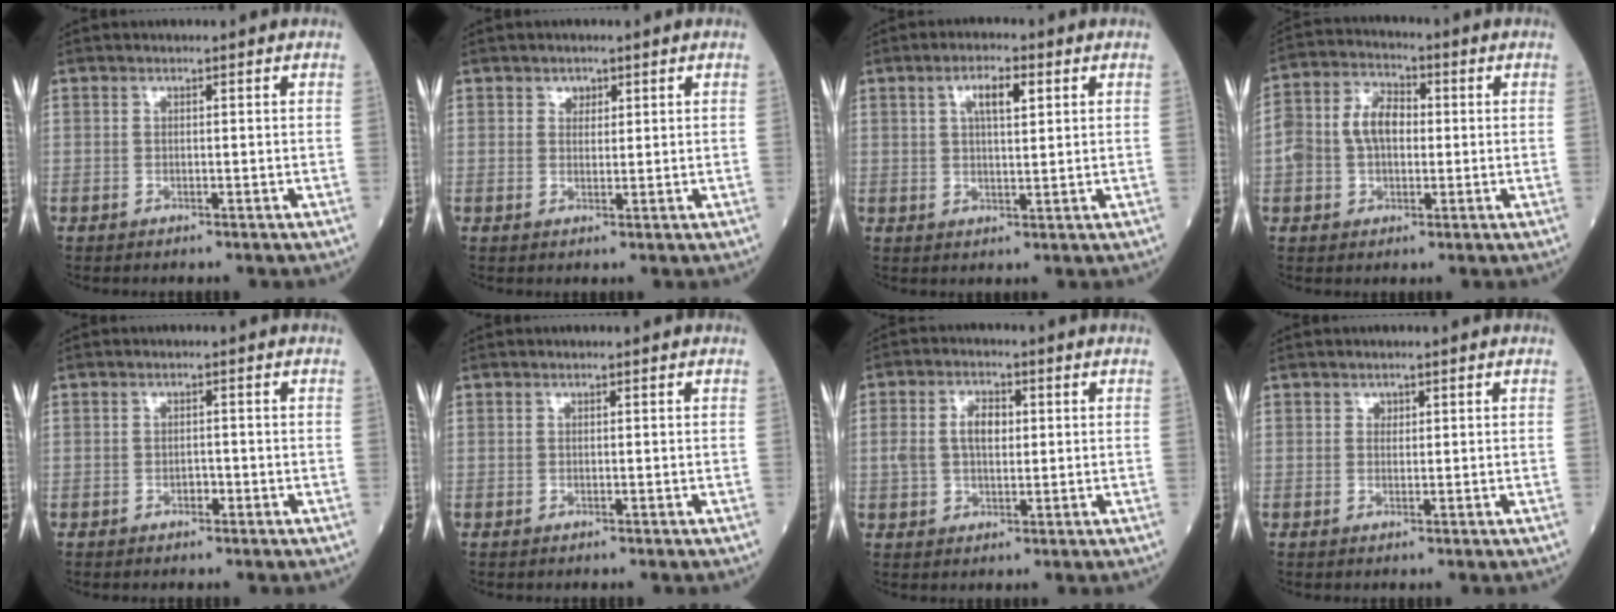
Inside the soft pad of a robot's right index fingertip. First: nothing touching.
{"total": 1.6, "force": [0.9, 1.2, 0.6], "torque": [-0.002, -0.002, 0.012]}
{"total": 4.9, "force": [2.0, 1.3, 4.2], "torque": [-0.076, 0.005, 0.034]}
{"total": 8.6, "force": [0.1, 5.5, 6.6], "torque": [-0.141, 0.033, 0.002]}
{"total": 1.3, "force": [-0.7, 0.7, 0.8], "torque": [-0.011, 0.001, -0.011]}
{"total": 0.0}
{"total": 5.6, "force": [0.8, 3.2, 4.6], "torque": [-0.096, 0.017, 0.018]}
{"total": 0.7, "force": [0.4, 0.6, 0.2], "torque": [0.003, -0.002, 0.004]}